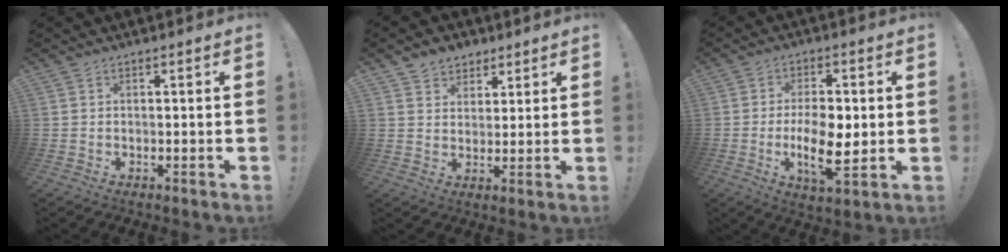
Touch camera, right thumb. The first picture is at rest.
{"total": 5.8, "force": [3.7, 4.5, 0.3], "torque": [0.001, -0.026, 0.070]}
{"total": 12.1, "force": [-1.5, 5.3, 10.8], "torque": [-0.189, -0.007, -0.030]}